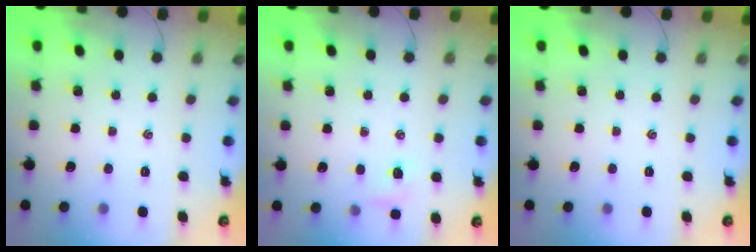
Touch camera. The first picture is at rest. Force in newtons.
{"total": 5.3, "press": 5.1, "slide": 1.3}
{"total": 0.0}